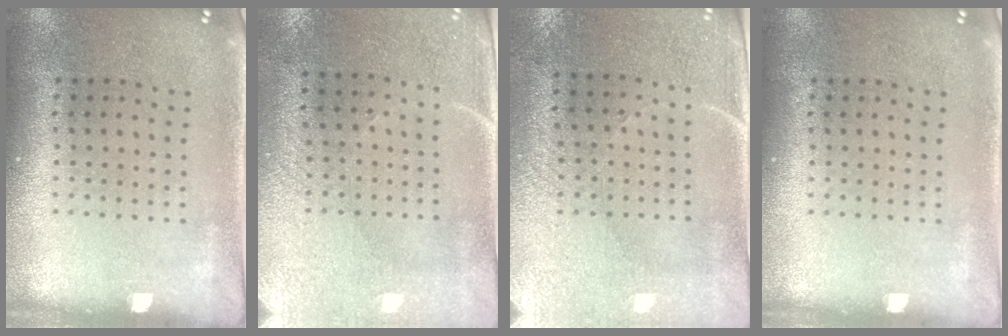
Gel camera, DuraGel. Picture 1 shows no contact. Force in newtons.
{"total": 3.0, "press": 2.7, "slide": 1.4}
{"total": 3.0, "press": 2.7, "slide": 1.3}
{"total": 0.0}